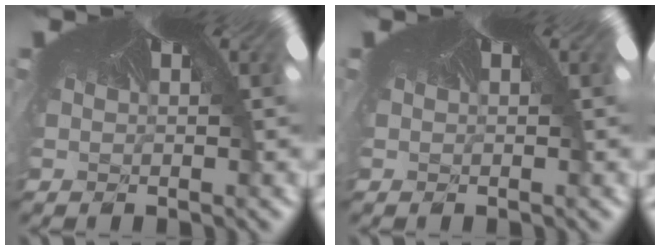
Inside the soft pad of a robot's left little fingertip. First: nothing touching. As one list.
[{"total": 0.0}]